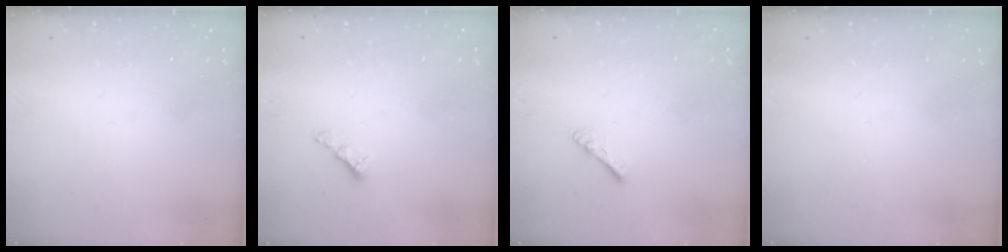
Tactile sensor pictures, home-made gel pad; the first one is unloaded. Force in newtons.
{"total": 4.0, "press": 3.9, "slide": 0.6}
{"total": 4.0, "press": 3.9, "slide": 0.6}
{"total": 0.0}